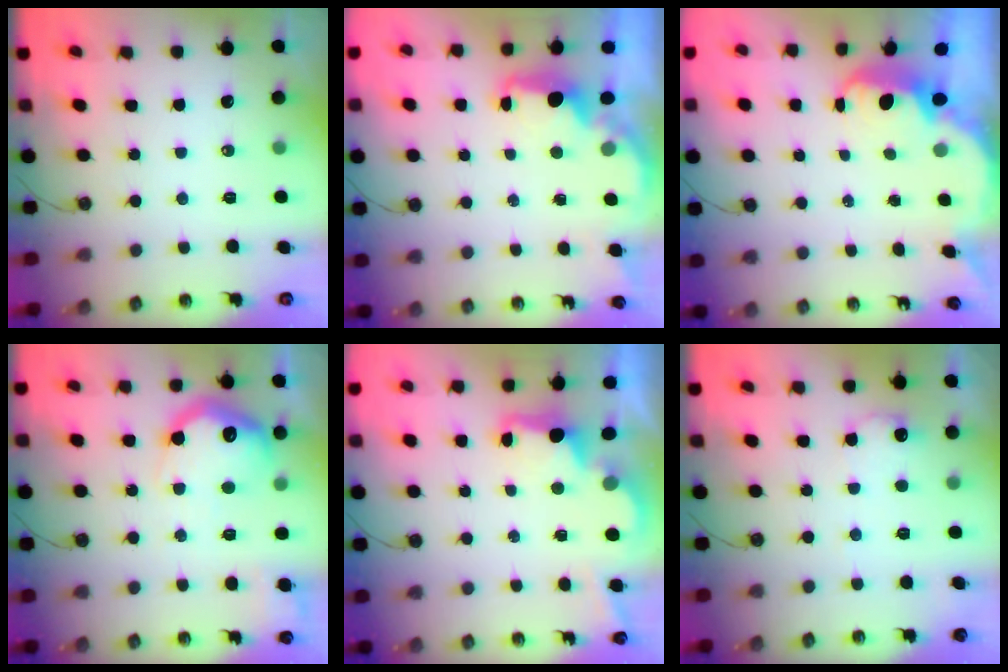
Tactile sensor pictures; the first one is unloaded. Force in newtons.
{"total": 2.3, "press": 2.1, "slide": 0.7}
{"total": 2.8, "press": 2.8, "slide": 0.6}
{"total": 20.9, "press": 20.9, "slide": 1.4}
{"total": 2.7, "press": 2.6, "slide": 0.8}
{"total": 7.3, "press": 7.3, "slide": 0.2}